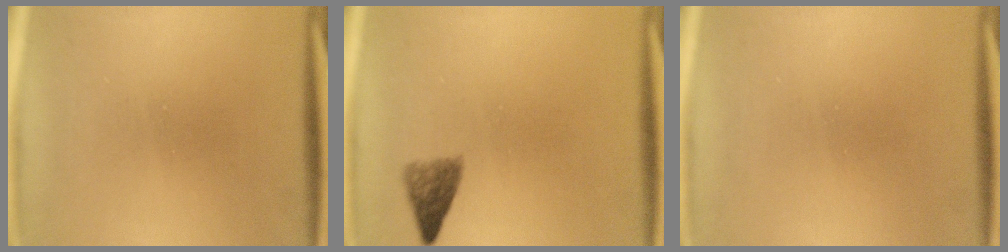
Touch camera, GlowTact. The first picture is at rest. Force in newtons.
{"total": 2.9}
{"total": 1.9}